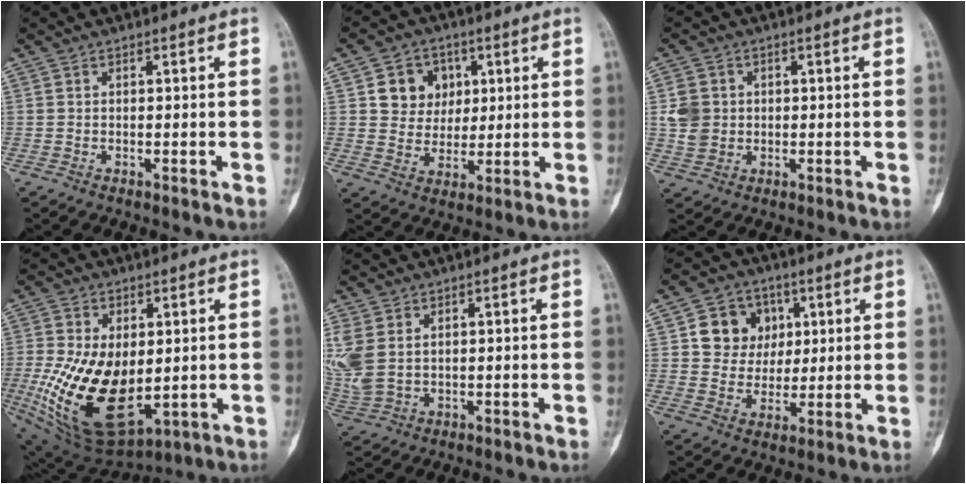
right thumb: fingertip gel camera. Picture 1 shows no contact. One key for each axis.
{"total": 8.6, "fx": 2.7, "fy": 7.6, "fz": 3.0, "tx": -0.008, "ty": -0.005, "tz": 0.046}
{"total": 5.7, "fx": 0.7, "fy": 5.0, "fz": 2.6, "tx": -0.036, "ty": 0.000, "tz": 0.018}
{"total": 20.4, "fx": -1.5, "fy": 11.7, "fz": 16.7, "tx": -0.326, "ty": -0.020, "tz": 0.006}
{"total": 8.8, "fx": 2.0, "fy": 6.0, "fz": 6.2, "tx": -0.163, "ty": 0.000, "tz": 0.055}
{"total": 9.9, "fx": 2.9, "fy": 8.8, "fz": 3.4, "tx": -0.010, "ty": -0.004, "tz": 0.049}